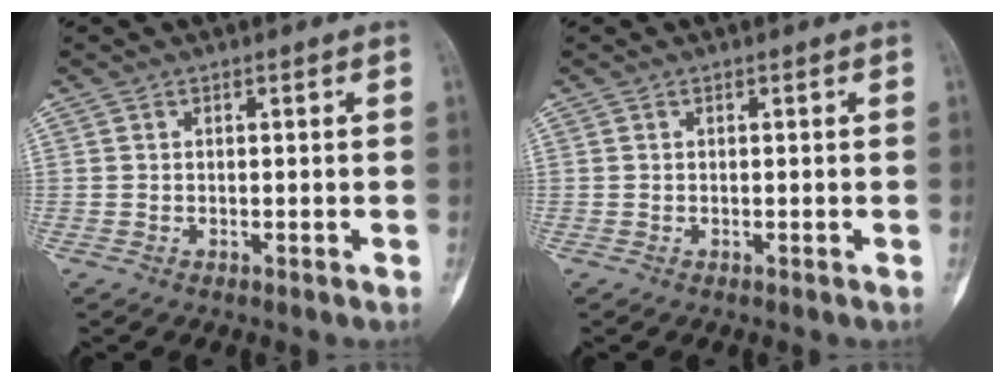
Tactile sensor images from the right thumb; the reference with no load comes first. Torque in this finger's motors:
{"motor_torque": [2.00, 0.50, -0.05, -0.03, -0.07]}